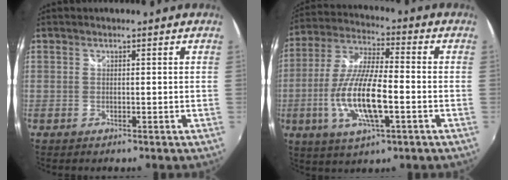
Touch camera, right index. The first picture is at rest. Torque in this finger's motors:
{"motor_torque": [0.52, -0.25, 0.55, 0.21]}